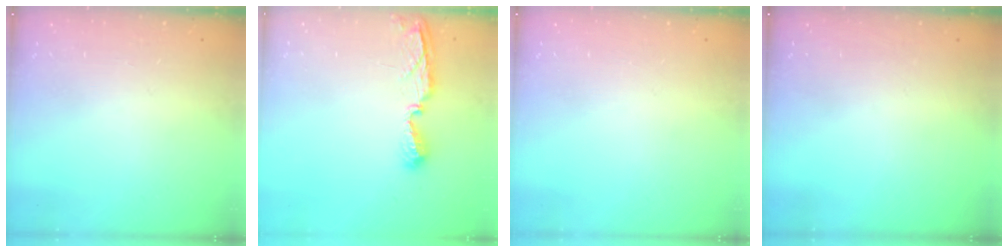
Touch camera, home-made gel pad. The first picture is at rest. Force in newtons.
{"total": 8.0, "press": 7.9, "slide": 1.0}
{"total": 0.0}
{"total": 0.0}